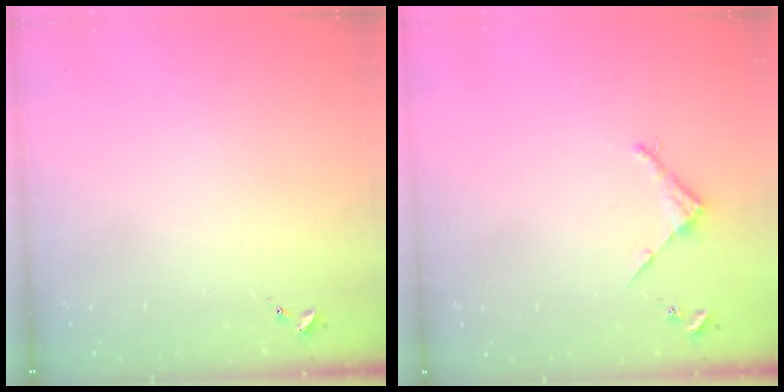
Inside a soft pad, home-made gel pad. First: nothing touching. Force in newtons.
{"total": 2.9, "press": 2.8, "slide": 0.2}